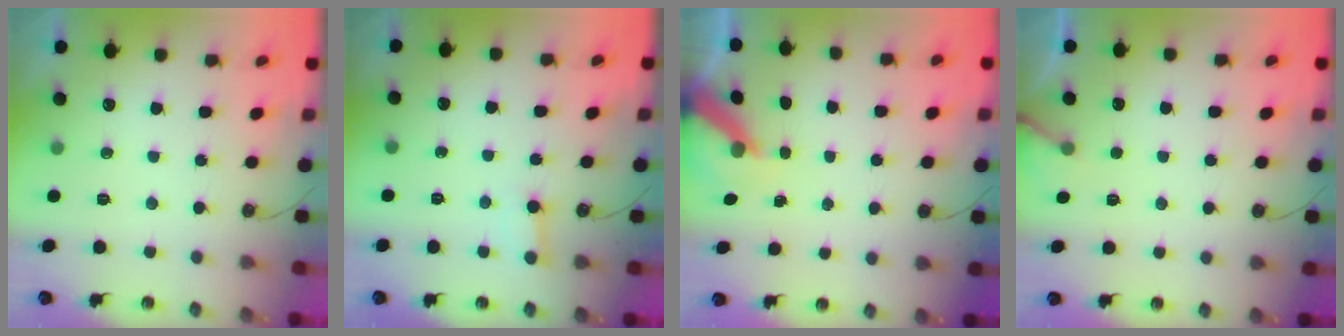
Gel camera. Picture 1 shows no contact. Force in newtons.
{"total": 2.9, "press": 2.9, "slide": 0.2}
{"total": 6.1, "press": 6.0, "slide": 0.5}
{"total": 4.8, "press": 4.8, "slide": 0.3}